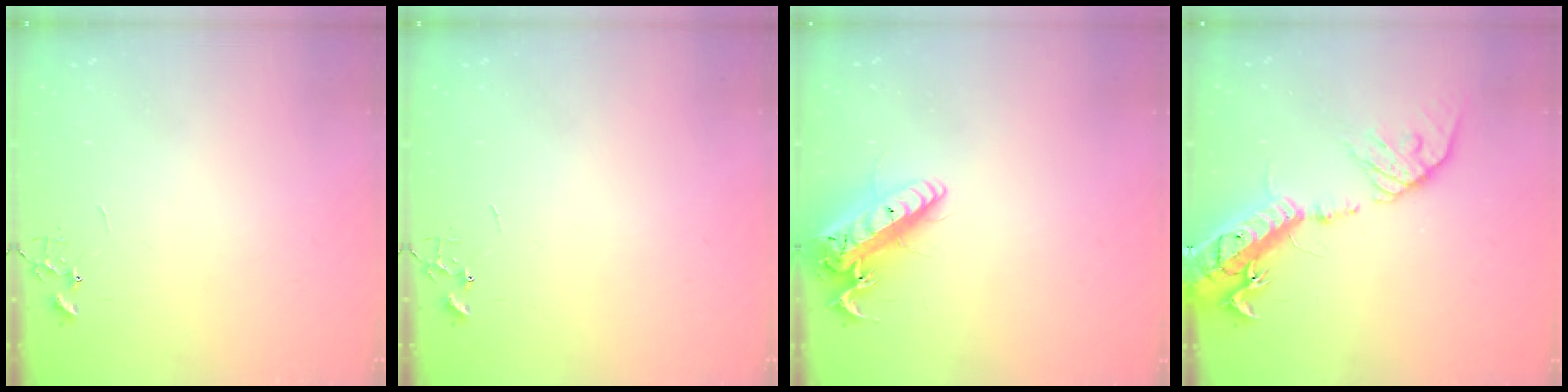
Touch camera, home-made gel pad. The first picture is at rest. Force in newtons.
{"total": 0.0}
{"total": 19.7, "press": 19.5, "slide": 2.7}
{"total": 21.1, "press": 20.7, "slide": 4.1}